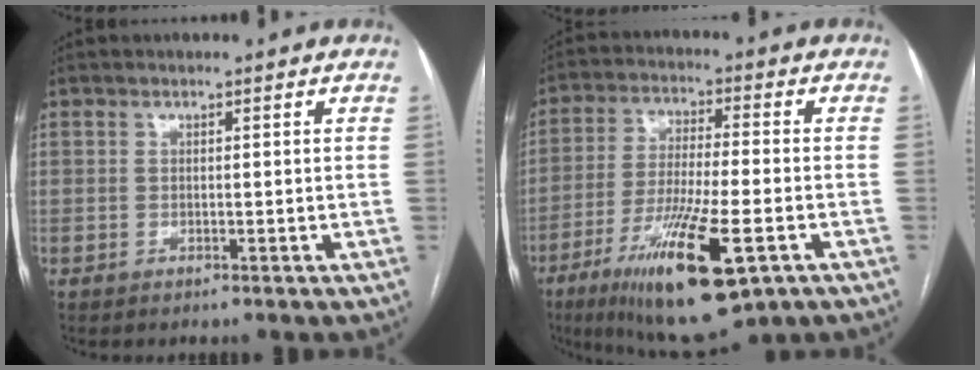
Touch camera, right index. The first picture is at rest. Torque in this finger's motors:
{"motor_torque": [1.54, -0.60, 1.05, 0.21]}